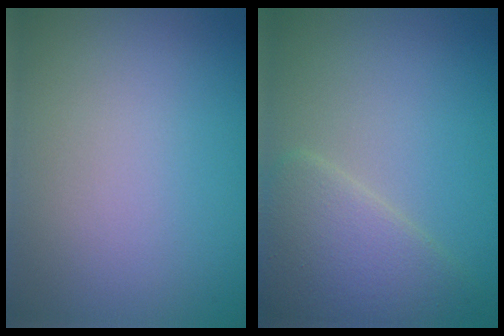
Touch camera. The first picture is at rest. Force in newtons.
{"total": 4.2, "press": 4.2, "slide": 0.1}